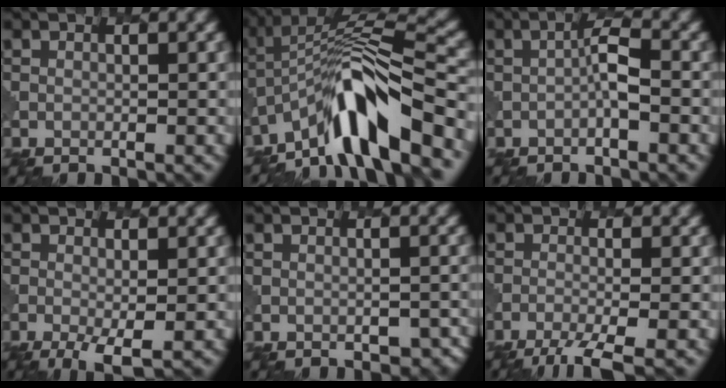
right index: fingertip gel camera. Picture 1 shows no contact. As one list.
[{"total": 9.1, "force": [-5.9, 2.1, 6.6], "torque": [-0.106, 0.015, -0.109]}, {"total": 1.7, "force": [-0.5, 0.2, 1.6], "torque": [-0.030, 0.008, -0.011]}, {"total": 2.9, "force": [-0.8, 0.9, 2.6], "torque": [-0.053, -0.011, -0.013]}, {"total": 2.4, "force": [-1.4, 1.3, 1.3], "torque": [-0.018, -0.007, -0.006]}, {"total": 4.0, "force": [-2.7, 0.7, 2.8], "torque": [-0.044, -0.006, -0.056]}]